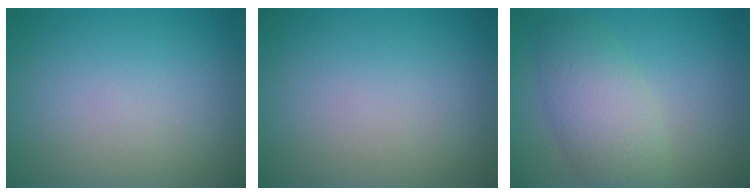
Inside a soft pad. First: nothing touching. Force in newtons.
{"total": 0.0}
{"total": 3.7, "press": 3.7, "slide": 0.3}